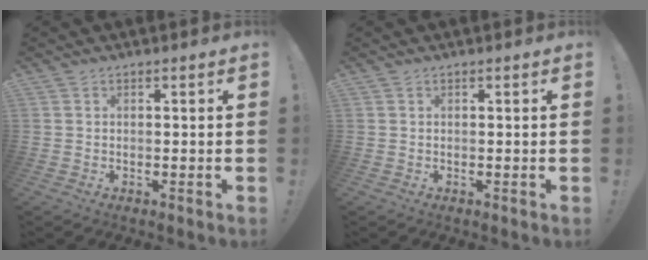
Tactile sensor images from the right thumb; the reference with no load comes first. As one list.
[{"total": 0.0}]